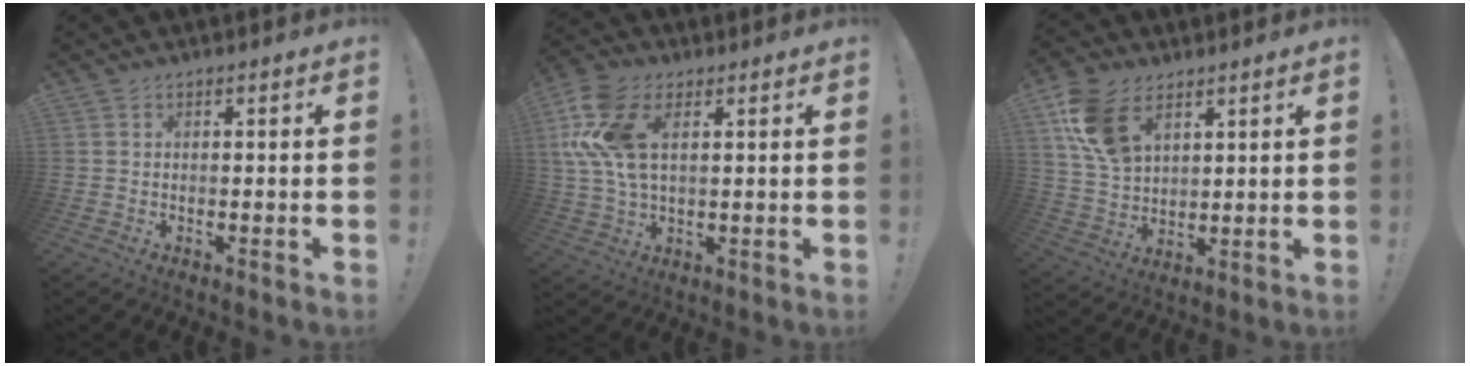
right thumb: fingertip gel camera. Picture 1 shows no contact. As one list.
[{"total": 14.4, "force": [4.3, 8.6, 10.7], "torque": [-0.228, -0.002, 0.085]}, {"total": 14.1, "force": [7.1, 9.0, 8.2], "torque": [-0.147, -0.023, 0.142]}]